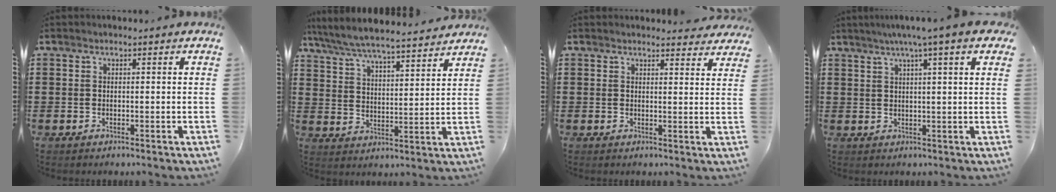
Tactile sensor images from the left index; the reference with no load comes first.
{"total": 6.3, "force": [6.0, 0.2, 1.9], "torque": [-0.063, -0.037, 0.102]}
{"total": 2.5, "force": [2.4, 0.3, 0.4], "torque": [-0.007, -0.008, 0.045]}
{"total": 5.4, "force": [3.2, -0.1, 4.3], "torque": [-0.091, 0.001, 0.053]}